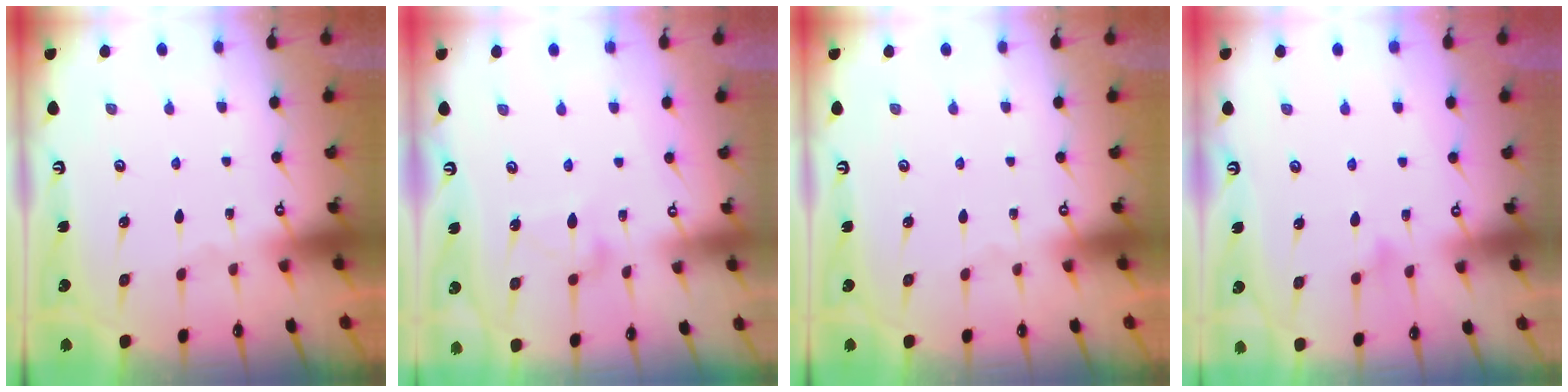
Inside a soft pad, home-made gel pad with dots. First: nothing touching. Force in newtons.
{"total": 8.1, "press": 8.1, "slide": 0.4}
{"total": 0.0}
{"total": 5.9, "press": 5.9, "slide": 0.3}